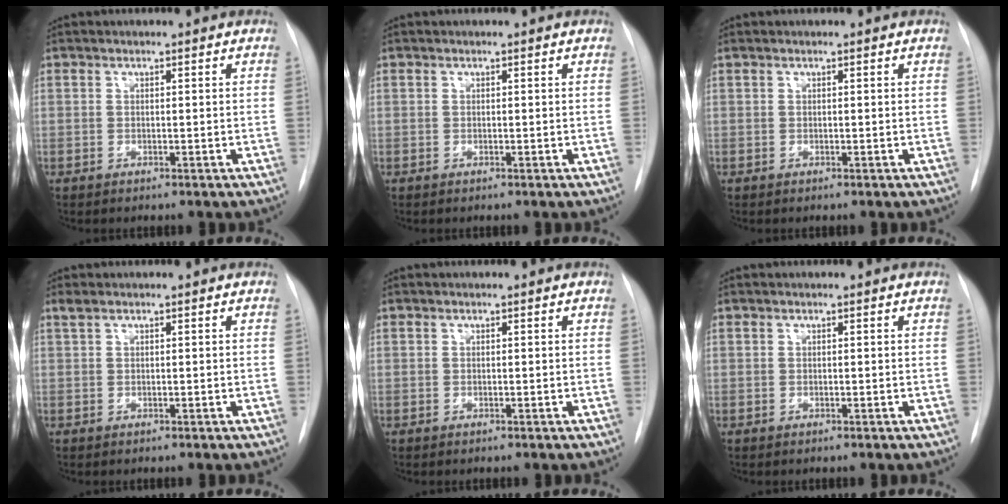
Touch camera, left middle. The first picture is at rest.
{"total": 0.0}
{"total": 0.0}
{"total": 0.9, "force": [0.7, 0.1, 0.7], "torque": [-0.021, 0.017, 0.017]}
{"total": 0.0}
{"total": 0.0}